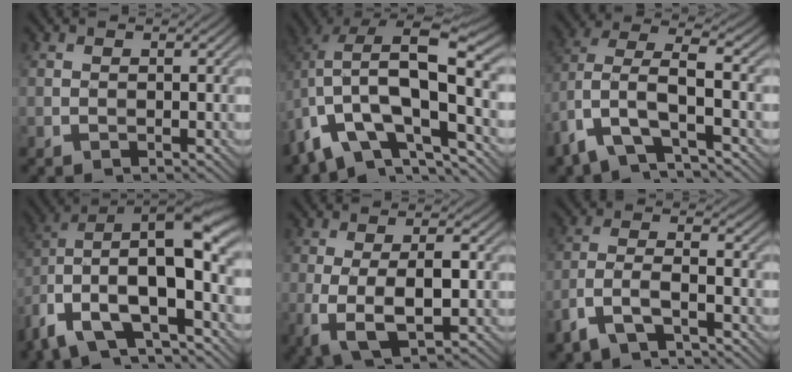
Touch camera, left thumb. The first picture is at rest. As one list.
[{"total": 15.5, "force": [-3.1, 7.3, 13.3], "torque": [-0.240, -0.005, -0.051]}, {"total": 9.5, "force": [-4.1, 3.6, 7.7], "torque": [-0.174, 0.003, -0.095]}, {"total": 17.9, "force": [-4.2, 8.4, 15.2], "torque": [-0.286, -0.008, -0.065]}, {"total": 6.8, "force": [-0.9, 2.2, 6.3], "torque": [-0.122, -0.007, -0.014]}, {"total": 5.7, "force": [-3.6, 1.6, 4.0], "torque": [-0.090, -0.002, -0.081]}]